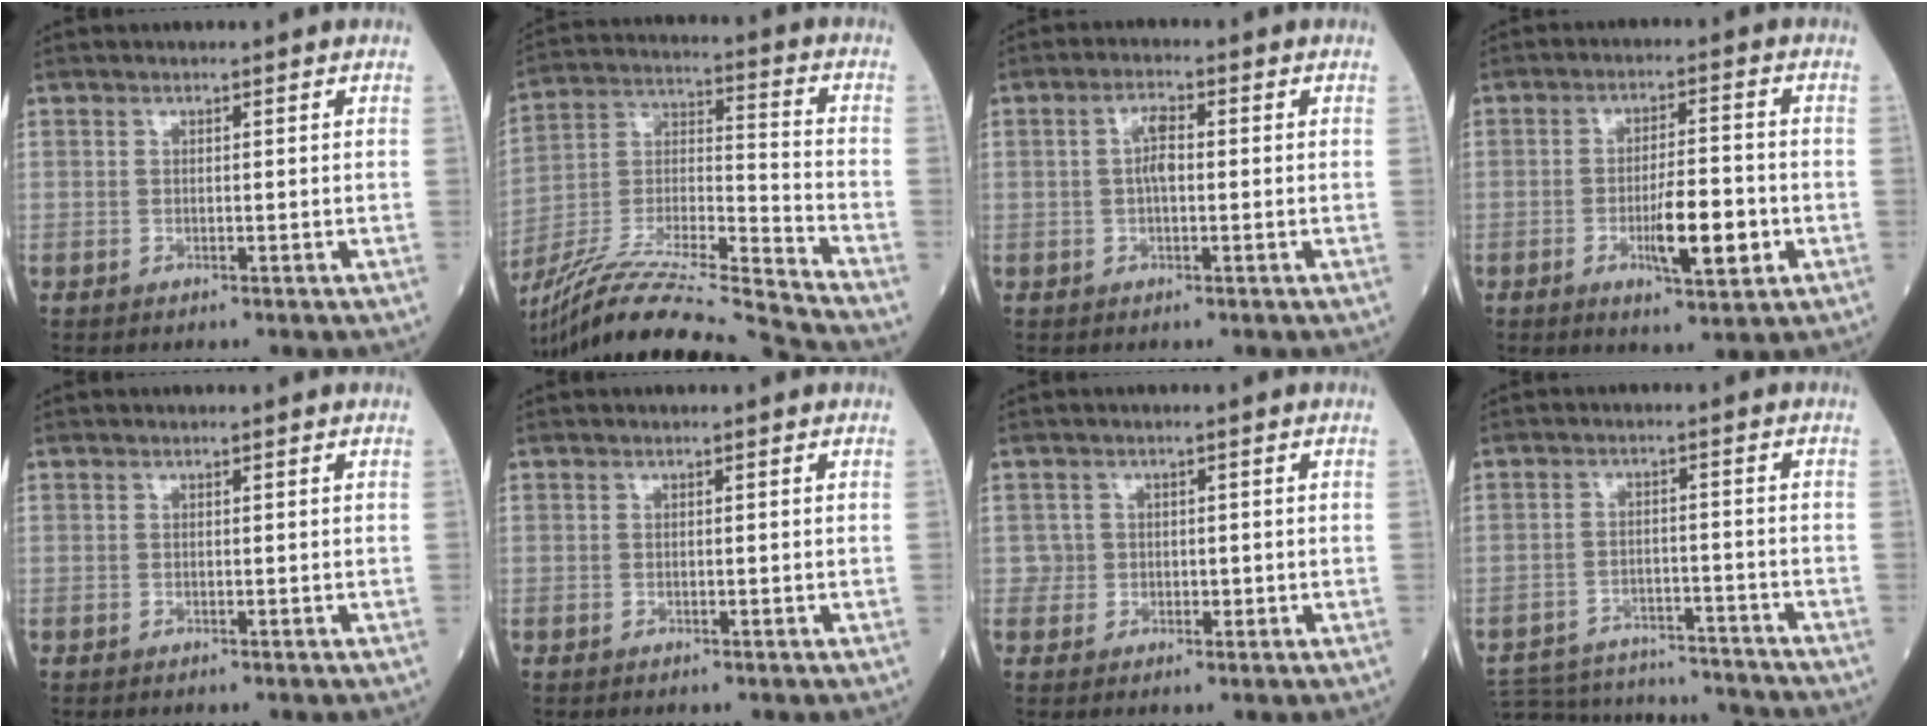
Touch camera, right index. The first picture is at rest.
{"total": 22.9, "force": [-21.0, -1.7, 8.9], "torque": [-0.195, -0.029, -0.365]}
{"total": 3.0, "force": [0.1, 0.9, 2.9], "torque": [-0.056, 0.009, 0.003]}
{"total": 7.9, "force": [-2.3, 1.5, 7.4], "torque": [-0.124, -0.006, -0.033]}
{"total": 0.0}
{"total": 0.0}
{"total": 2.0, "force": [0.1, 2.0, 0.1], "torque": [0.004, 0.006, 0.003]}
{"total": 16.0, "force": [-15.4, 2.6, 3.7], "torque": [-0.076, 0.004, -0.213]}